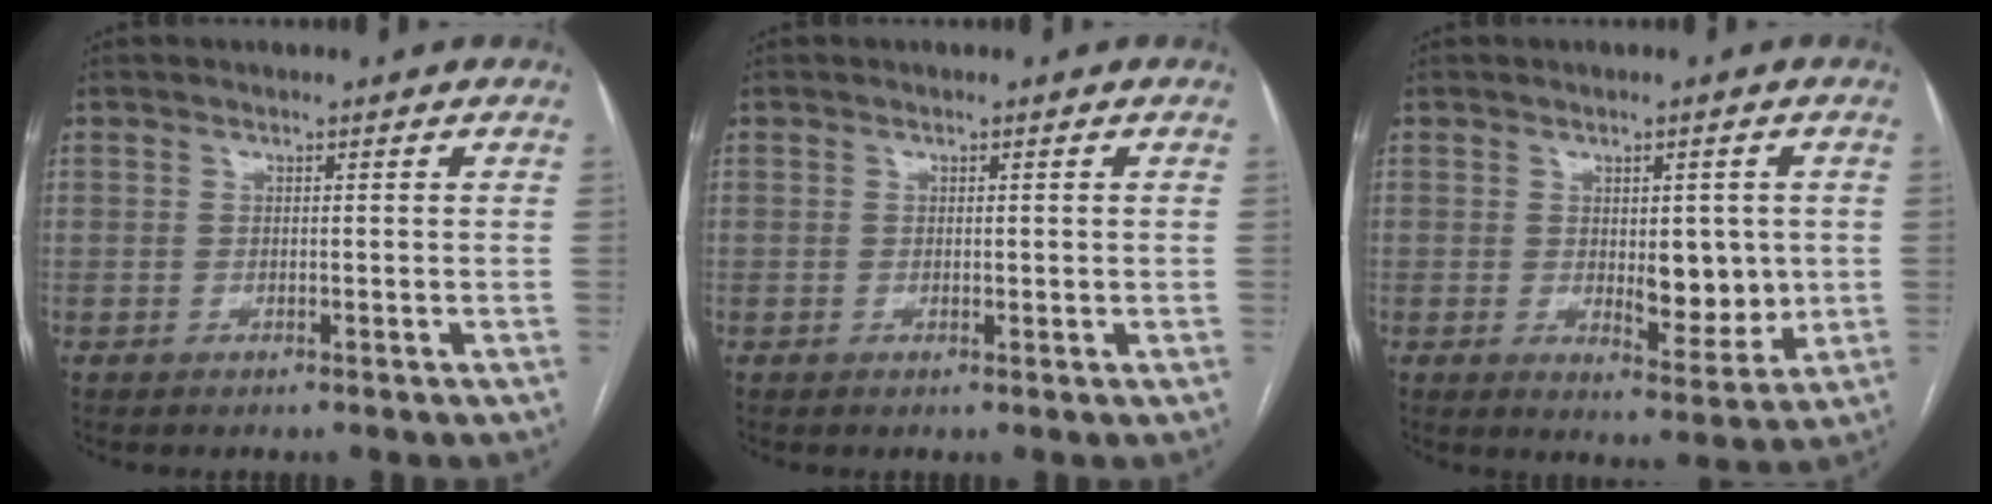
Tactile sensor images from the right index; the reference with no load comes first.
{"total": 0.9, "force": [0.1, 0.5, 0.7], "torque": [-0.010, -0.002, 0.003]}
{"total": 7.4, "force": [0.0, 3.4, 6.6], "torque": [-0.085, -0.006, 0.012]}